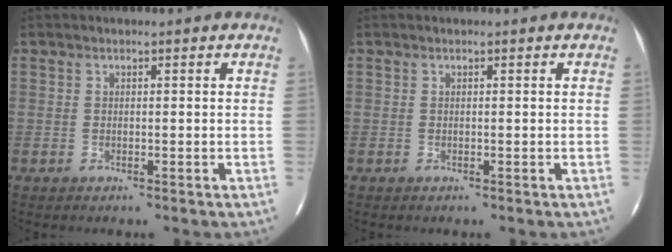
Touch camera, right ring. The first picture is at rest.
{"total": 0.0}